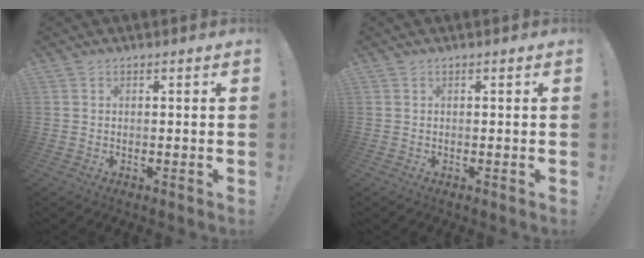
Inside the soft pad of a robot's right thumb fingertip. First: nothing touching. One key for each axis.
{"total": 0.0}